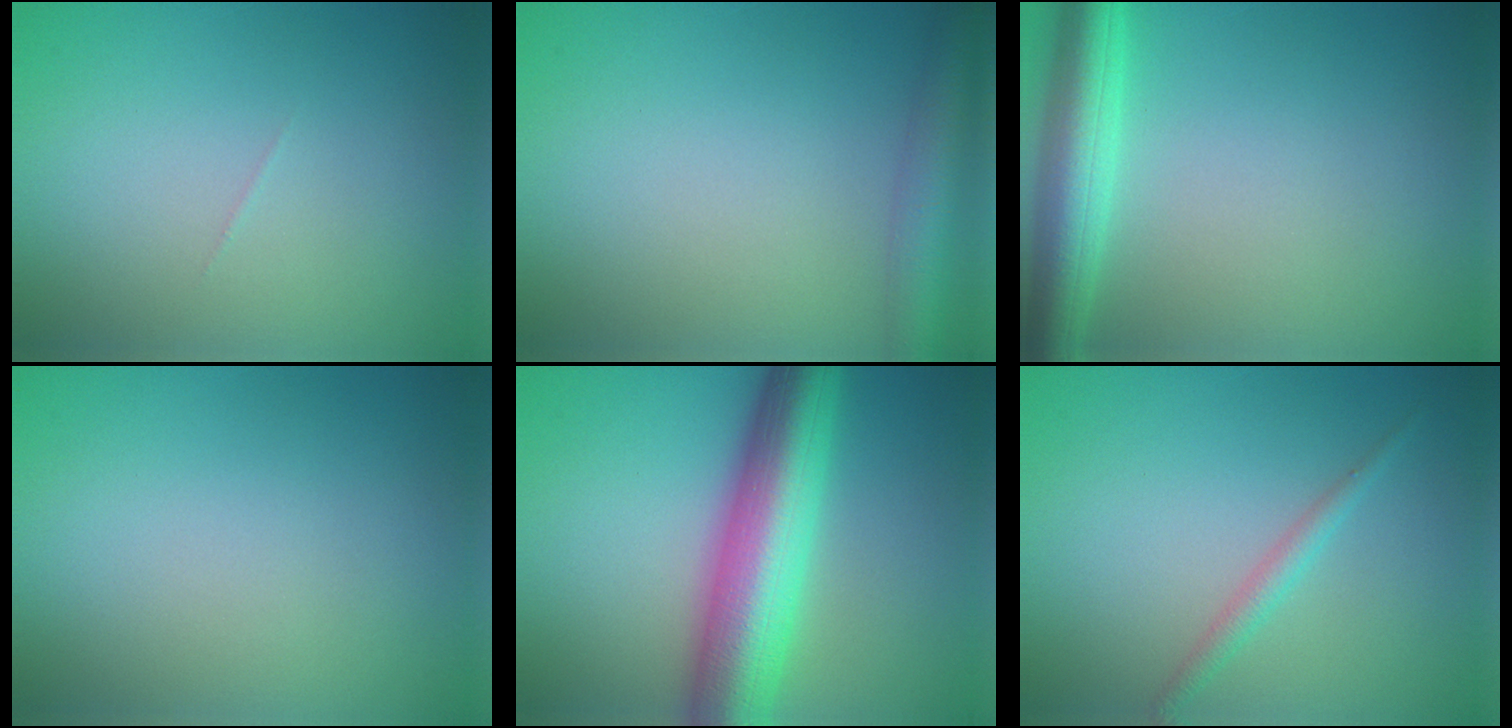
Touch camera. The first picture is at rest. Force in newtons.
{"total": 3.8, "press": 3.8, "slide": 0.2}
{"total": 5.4, "press": 5.4, "slide": 0.4}
{"total": 0.0}
{"total": 10.3, "press": 10.3, "slide": 0.3}
{"total": 1.5, "press": 1.5, "slide": 0.1}